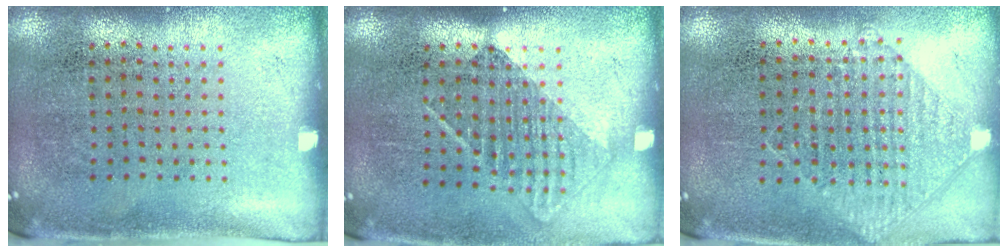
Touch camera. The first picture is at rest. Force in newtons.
{"total": 1.3, "press": 1.0, "slide": 0.8}
{"total": 0.9, "press": 0.8, "slide": 0.3}